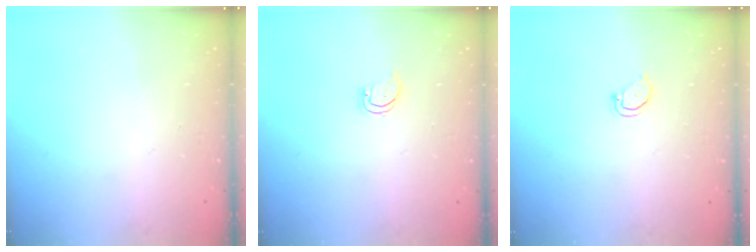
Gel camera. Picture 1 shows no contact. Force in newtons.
{"total": 2.3, "press": 2.3, "slide": 0.1}
{"total": 2.5, "press": 2.5, "slide": 0.3}